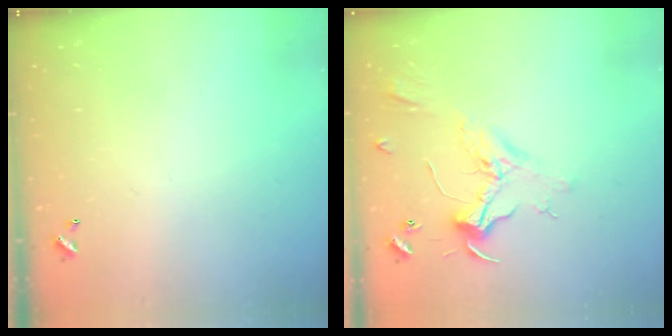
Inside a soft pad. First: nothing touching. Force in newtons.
{"total": 2.3, "press": 2.2, "slide": 0.8}